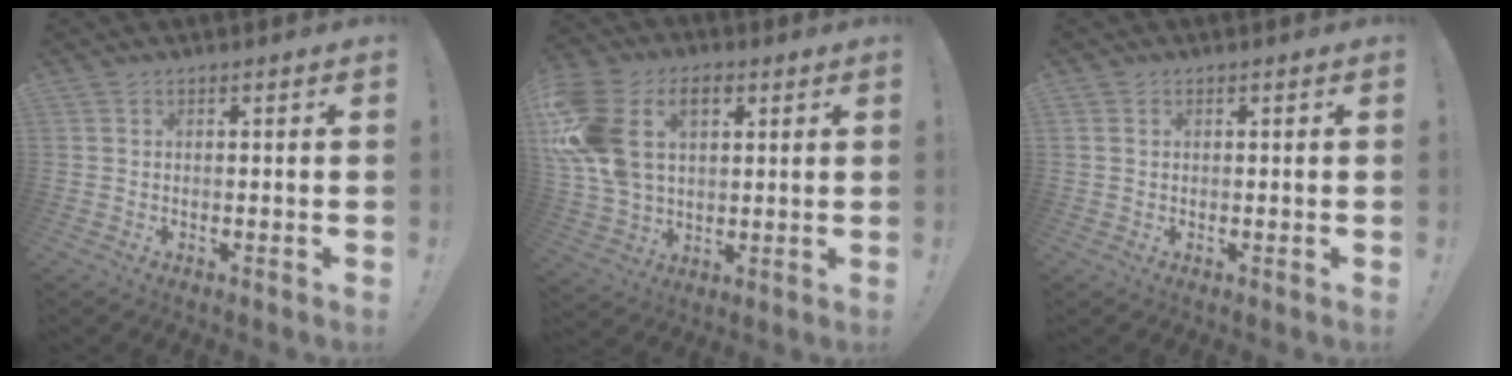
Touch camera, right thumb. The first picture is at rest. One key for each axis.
{"total": 18.4, "fx": 6.5, "fy": 12.3, "fz": 12.0, "tx": -0.245, "ty": -0.022, "tz": 0.117}
{"total": 0.7, "fx": 0.4, "fy": 0.5, "fz": 0.2, "tx": -0.008, "ty": 0.003, "tz": 0.009}